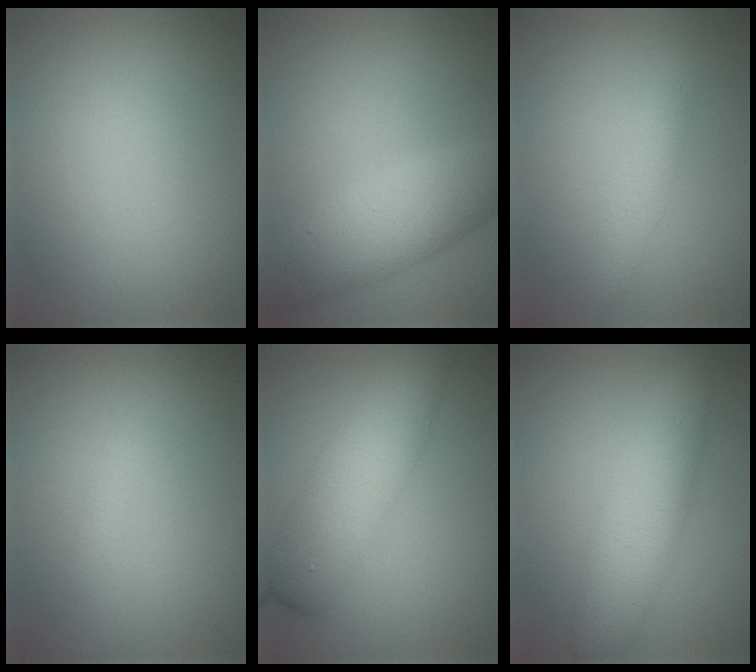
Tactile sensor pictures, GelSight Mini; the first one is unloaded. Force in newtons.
{"total": 6.2, "press": 6.2, "slide": 0.2}
{"total": 2.1, "press": 2.1, "slide": 0.0}
{"total": 0.7, "press": 0.7, "slide": 0.0}
{"total": 6.9, "press": 6.9, "slide": 0.3}
{"total": 5.5, "press": 5.5, "slide": 0.2}